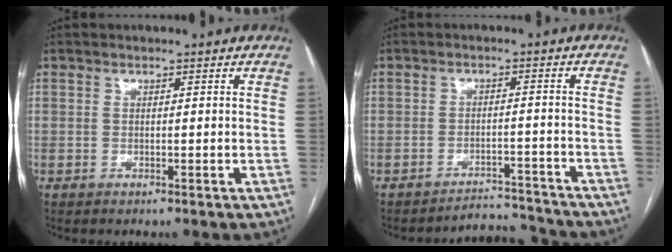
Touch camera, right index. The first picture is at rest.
{"total": 5.7, "force": [-5.5, 0.3, -1.5], "torque": [0.028, 0.022, -0.079]}